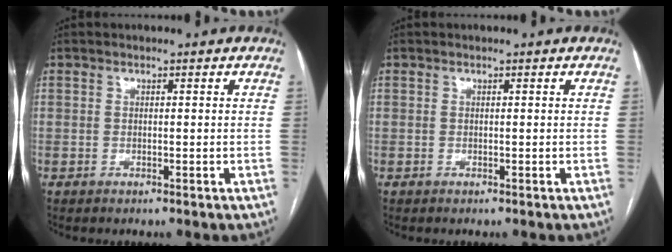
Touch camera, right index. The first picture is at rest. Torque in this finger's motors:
{"motor_torque": [0.26, 0.15, -0.01, 0.00]}